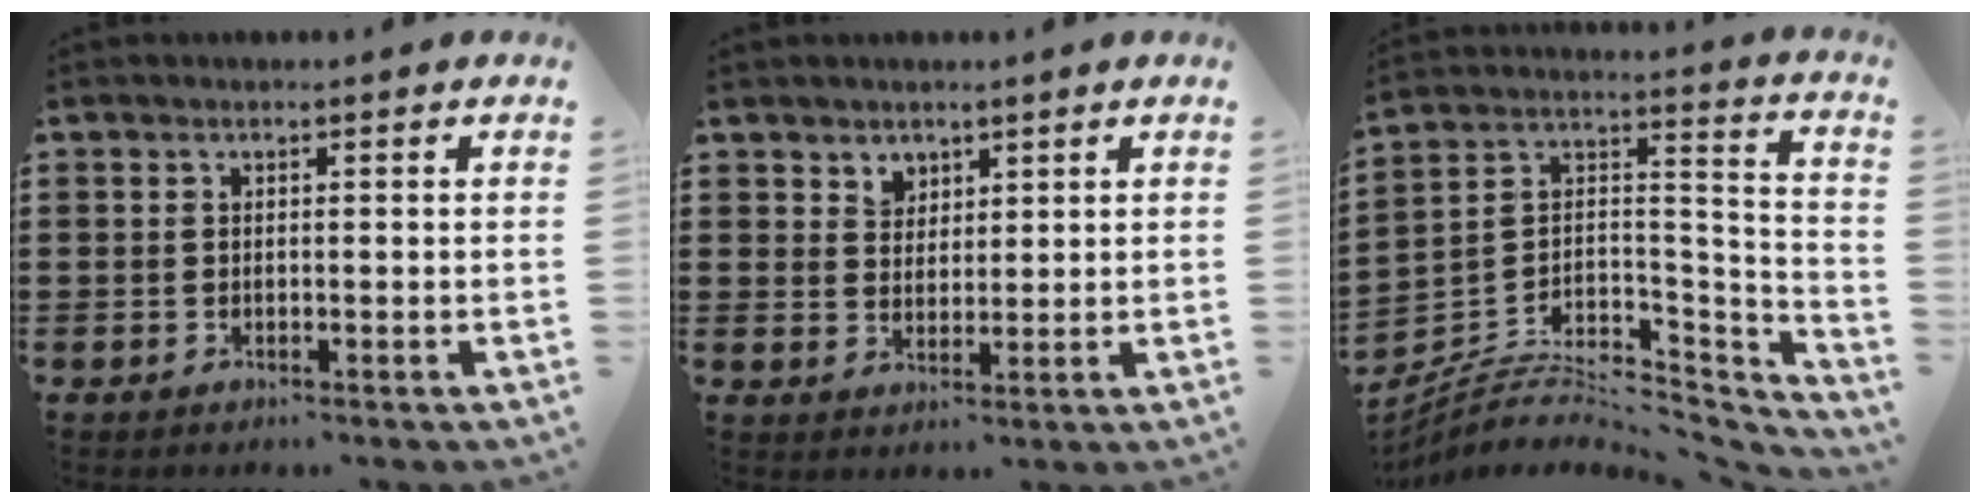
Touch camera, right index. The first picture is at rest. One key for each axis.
{"total": 3.0, "fx": 2.3, "fy": 1.9, "fz": 0.0, "tx": -0.010, "ty": 0.004, "tz": 0.047}
{"total": 6.3, "fx": -4.7, "fy": 3.2, "fz": 2.8, "tx": -0.063, "ty": -0.002, "tz": -0.092}